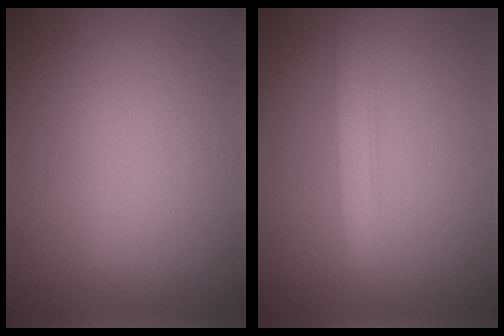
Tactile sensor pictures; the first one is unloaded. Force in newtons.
{"total": 2.2, "press": 2.2, "slide": 0.1}